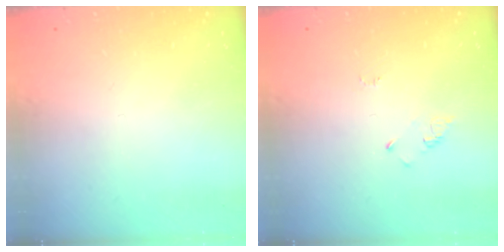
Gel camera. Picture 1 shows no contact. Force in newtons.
{"total": 2.9, "press": 2.9, "slide": 0.3}